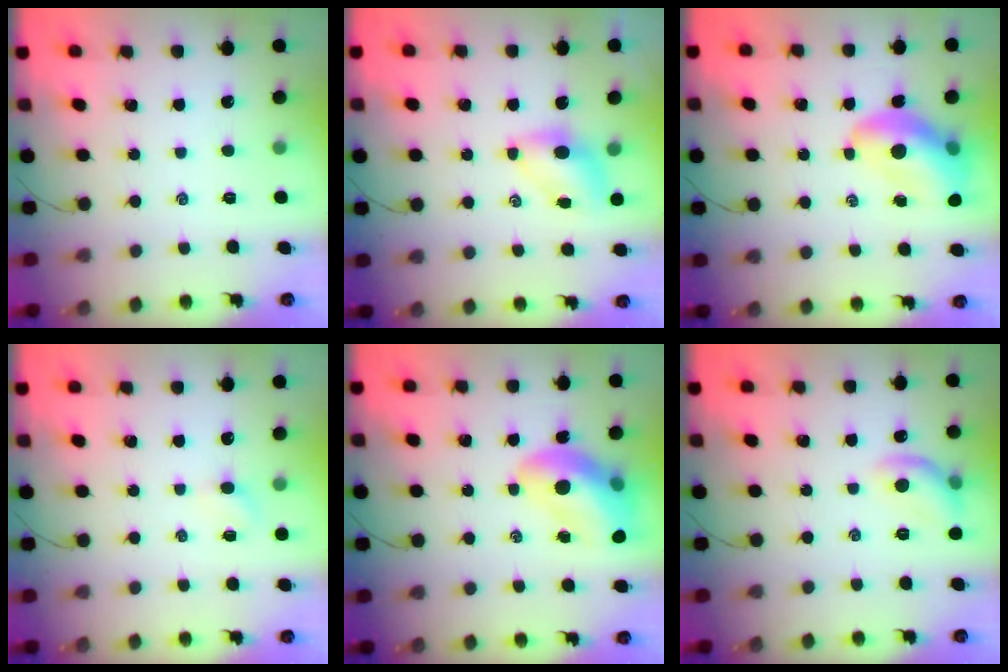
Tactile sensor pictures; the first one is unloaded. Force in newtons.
{"total": 5.5, "press": 5.4, "slide": 0.5}
{"total": 12.4, "press": 11.9, "slide": 3.5}
{"total": 1.6, "press": 1.5, "slide": 0.6}
{"total": 13.6, "press": 13.1, "slide": 3.9}
{"total": 9.8, "press": 9.8, "slide": 0.2}